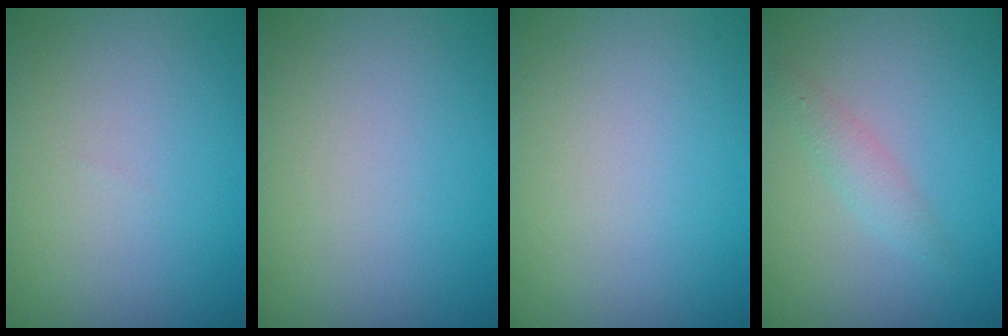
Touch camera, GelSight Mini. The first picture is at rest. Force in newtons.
{"total": 0.0}
{"total": 0.0}
{"total": 1.6, "press": 1.6, "slide": 0.0}